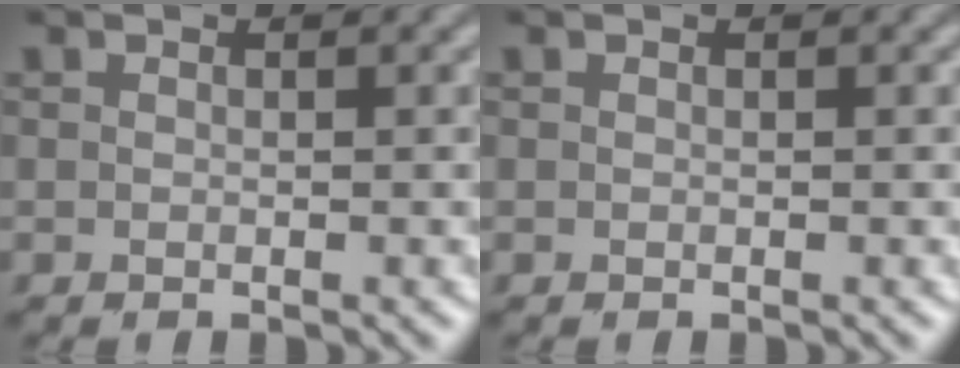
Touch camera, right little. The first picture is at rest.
{"total": 0.0}